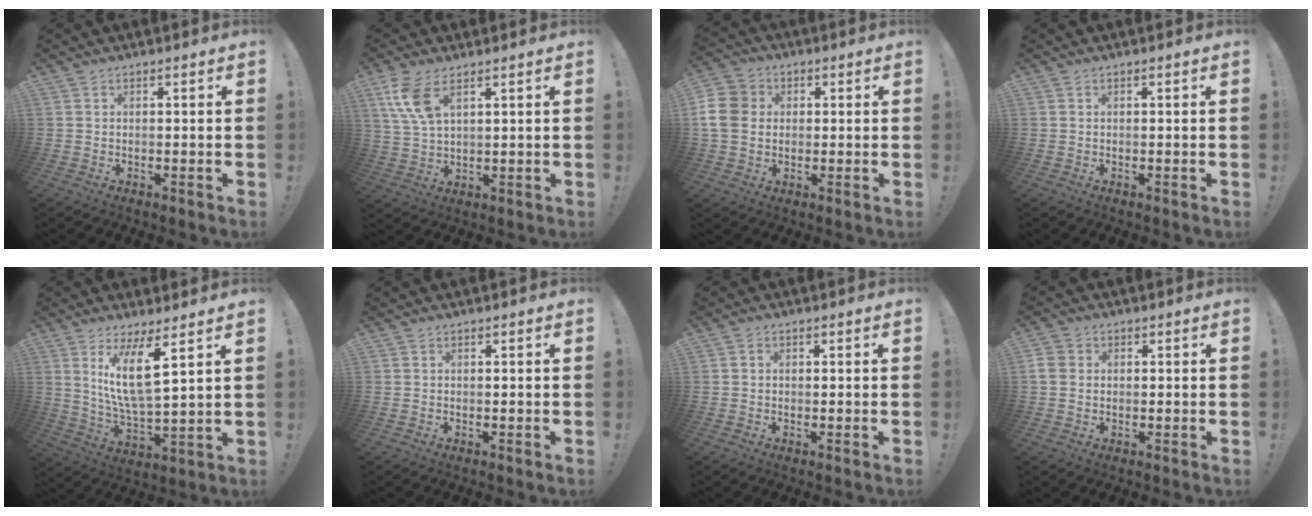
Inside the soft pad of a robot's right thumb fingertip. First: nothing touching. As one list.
[{"total": 8.8, "force": [4.7, 3.8, 6.5], "torque": [-0.143, -0.013, 0.089]}, {"total": 10.4, "force": [0.4, 8.9, 5.4], "torque": [-0.108, 0.012, 0.011]}, {"total": 0.0}, {"total": 13.5, "force": [6.3, 2.8, 11.5], "torque": [-0.213, -0.033, 0.101]}, {"total": 0.0}, {"total": 0.7, "force": [-0.1, 0.7, 0.2], "torque": [-0.003, 0.003, -0.002]}, {"total": 4.2, "force": [0.2, 3.7, 2.0], "torque": [-0.042, 0.009, 0.005]}]